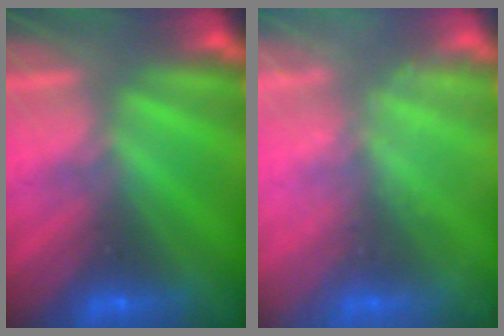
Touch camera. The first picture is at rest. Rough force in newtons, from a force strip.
{"total": 2.5}